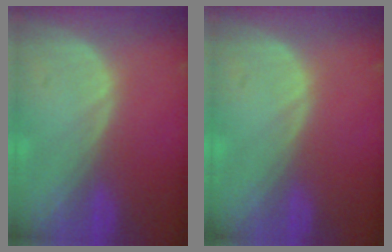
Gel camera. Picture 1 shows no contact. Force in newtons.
{"total": 0.0}